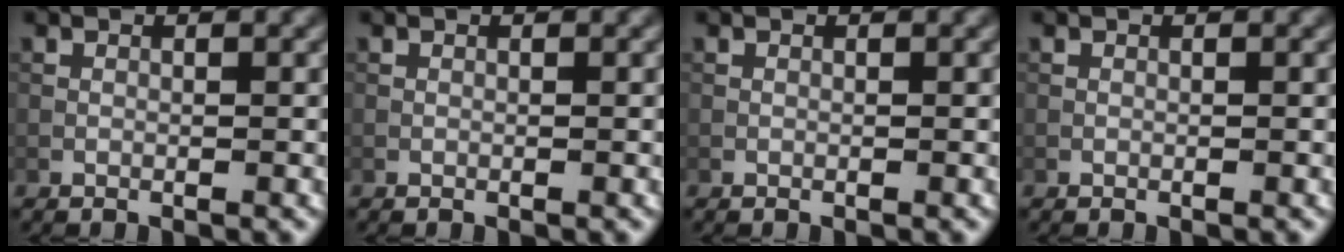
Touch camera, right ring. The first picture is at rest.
{"total": 0.0}
{"total": 0.0}
{"total": 0.0}